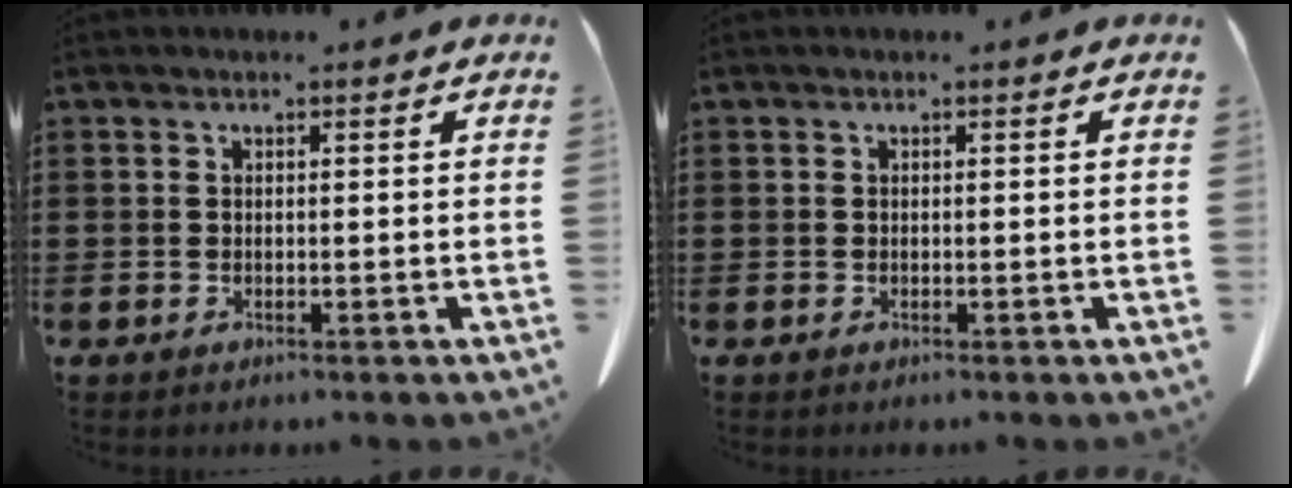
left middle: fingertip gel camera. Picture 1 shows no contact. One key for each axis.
{"total": 0.0}